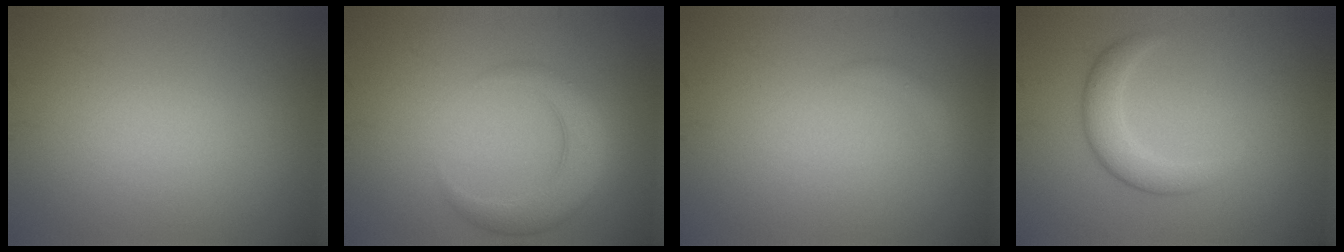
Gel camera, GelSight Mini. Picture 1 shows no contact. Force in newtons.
{"total": 4.1, "press": 4.1, "slide": 0.3}
{"total": 0.8, "press": 0.8, "slide": 0.1}
{"total": 3.0, "press": 3.0, "slide": 0.1}